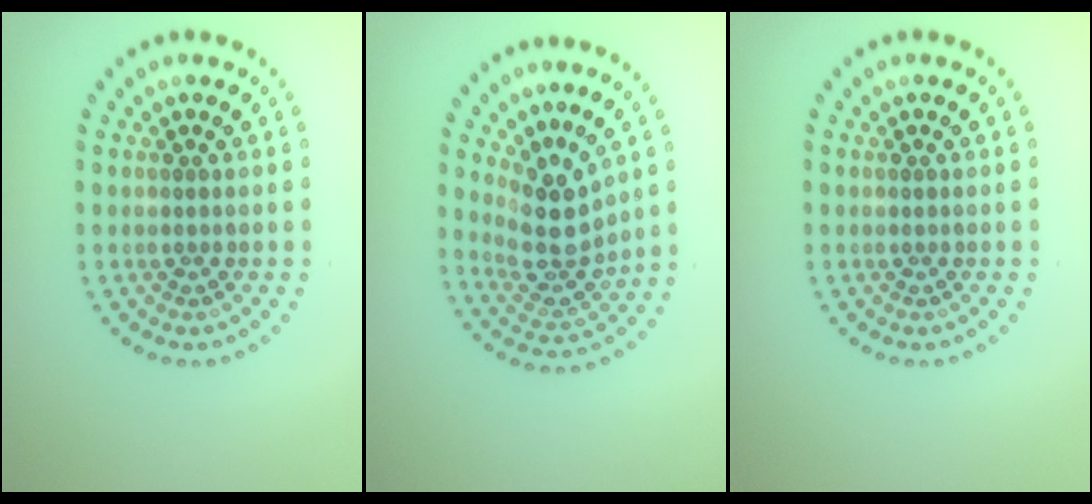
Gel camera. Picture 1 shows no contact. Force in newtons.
{"total": 3.9, "press": 3.3, "slide": 2.0}
{"total": 0.0}